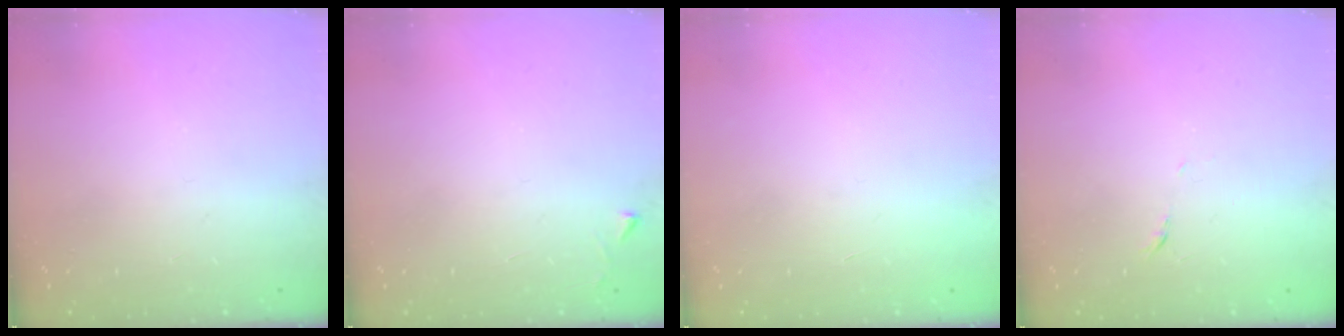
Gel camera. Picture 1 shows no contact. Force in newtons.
{"total": 2.3, "press": 2.3, "slide": 0.4}
{"total": 1.7, "press": 1.7, "slide": 0.1}
{"total": 3.9, "press": 3.8, "slide": 0.9}